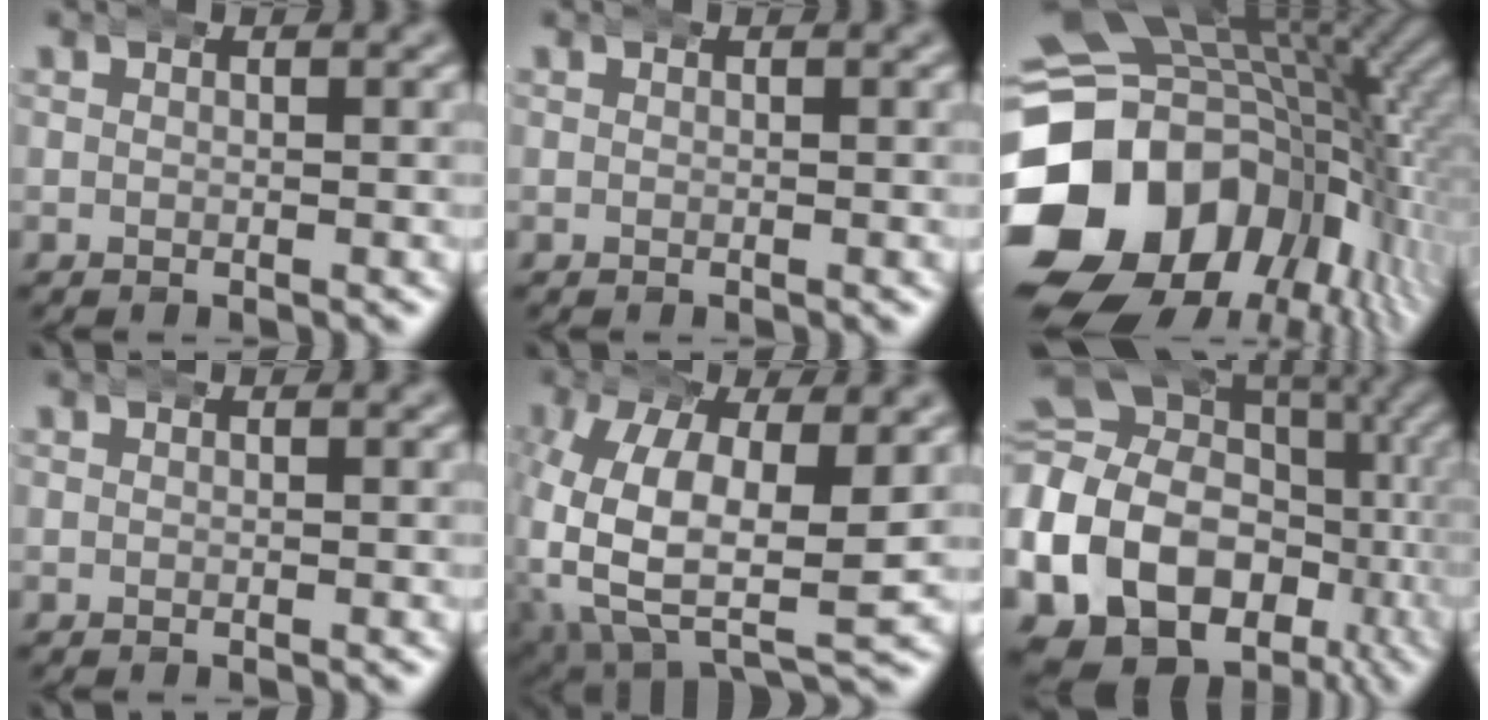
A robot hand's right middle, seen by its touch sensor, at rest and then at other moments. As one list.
[{"total": 0.0}, {"total": 24.9, "force": [-4.0, 19.1, 15.5], "torque": [-0.268, -0.043, -0.070]}, {"total": 0.0}, {"total": 12.1, "force": [-0.6, 7.8, 9.2], "torque": [-0.208, -0.042, 0.012]}, {"total": 24.8, "force": [-7.8, 20.7, 11.3], "torque": [-0.268, -0.088, -0.114]}]